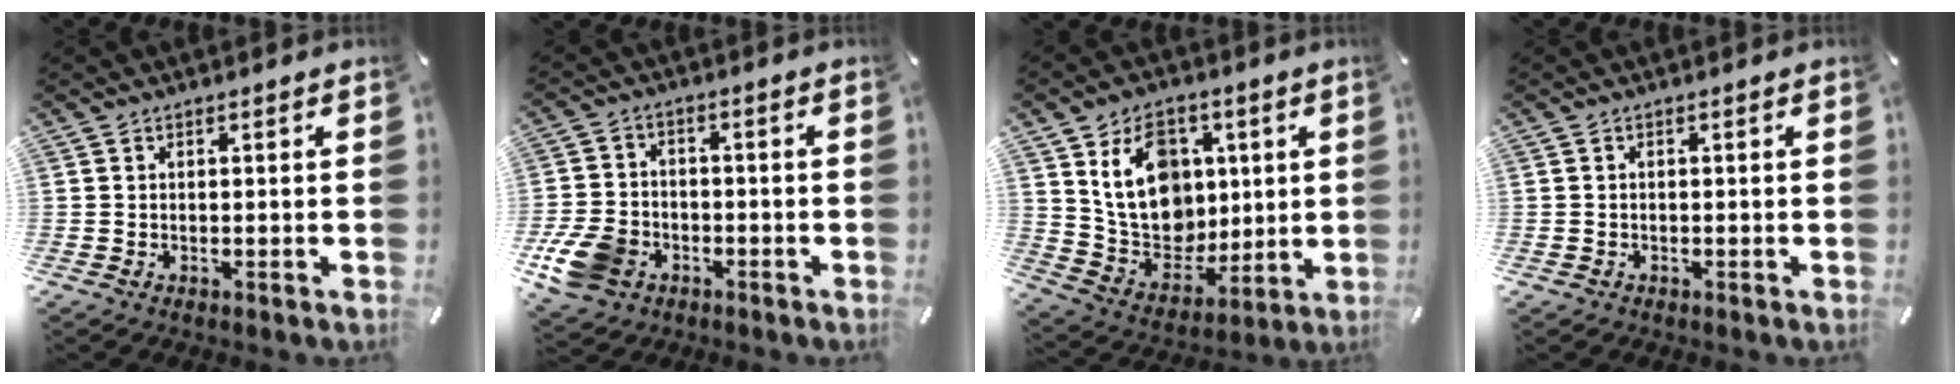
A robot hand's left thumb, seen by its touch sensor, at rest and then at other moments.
{"total": 10.7, "force": [-4.4, 8.1, 5.3], "torque": [-0.113, 0.026, -0.079]}
{"total": 16.6, "force": [4.6, 13.5, 8.6], "torque": [-0.142, -0.010, 0.094]}
{"total": 0.7, "force": [-0.3, 0.6, 0.2], "torque": [-0.003, 0.003, -0.007]}